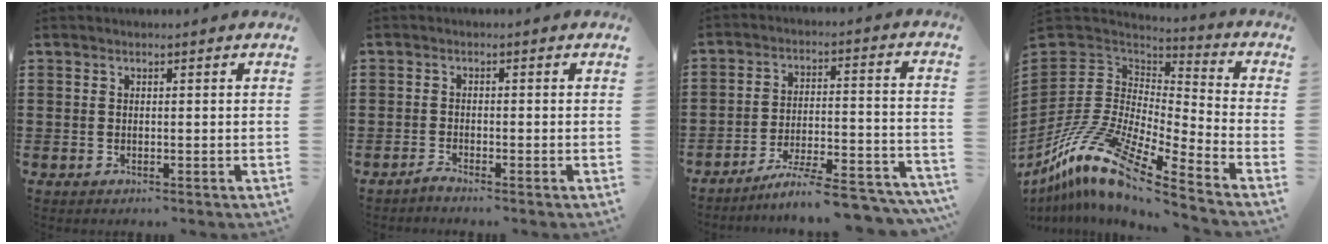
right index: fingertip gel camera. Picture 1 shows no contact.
{"total": 1.2, "force": [-1.2, 0.0, 0.1], "torque": [-0.005, 0.000, -0.023]}
{"total": 7.7, "force": [-6.9, 0.3, 3.5], "torque": [-0.047, 0.004, -0.130]}
{"total": 13.4, "force": [-9.3, 3.7, 8.8], "torque": [-0.207, 0.007, -0.189]}